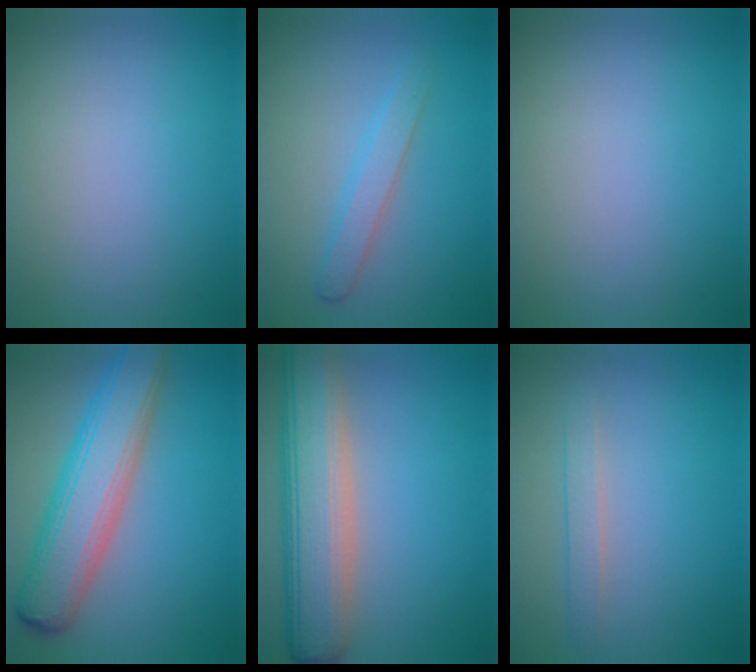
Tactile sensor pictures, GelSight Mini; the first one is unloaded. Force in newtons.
{"total": 2.1, "press": 2.1, "slide": 0.0}
{"total": 0.0}
{"total": 7.6, "press": 7.6, "slide": 0.2}
{"total": 8.6, "press": 8.6, "slide": 0.6}
{"total": 1.5, "press": 1.5, "slide": 0.1}